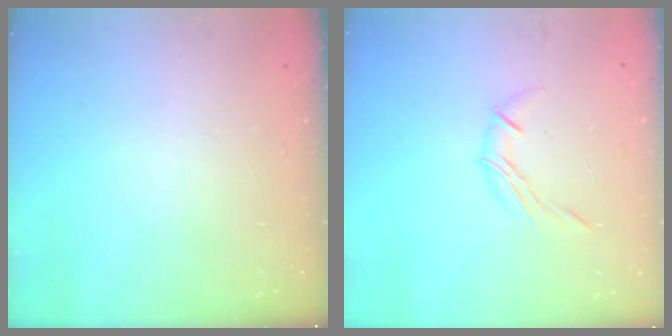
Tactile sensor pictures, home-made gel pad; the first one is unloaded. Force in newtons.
{"total": 6.8, "press": 6.7, "slide": 1.0}